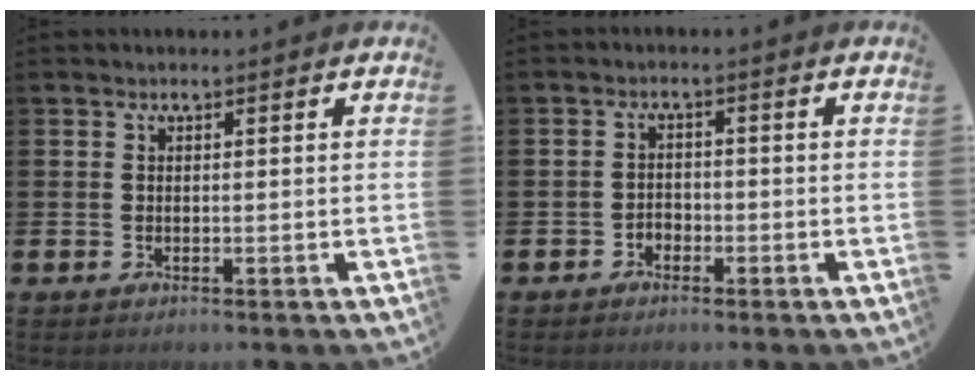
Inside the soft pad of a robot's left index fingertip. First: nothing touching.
{"total": 1.7, "force": [-1.3, 1.1, 0.1], "torque": [-0.015, 0.007, -0.027]}